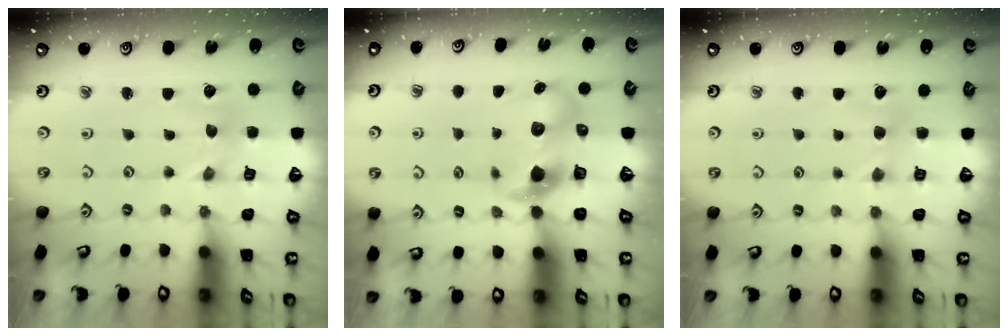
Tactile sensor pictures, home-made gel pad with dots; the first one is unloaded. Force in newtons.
{"total": 7.6, "press": 7.5, "slide": 1.1}
{"total": 3.1, "press": 3.1, "slide": 0.4}